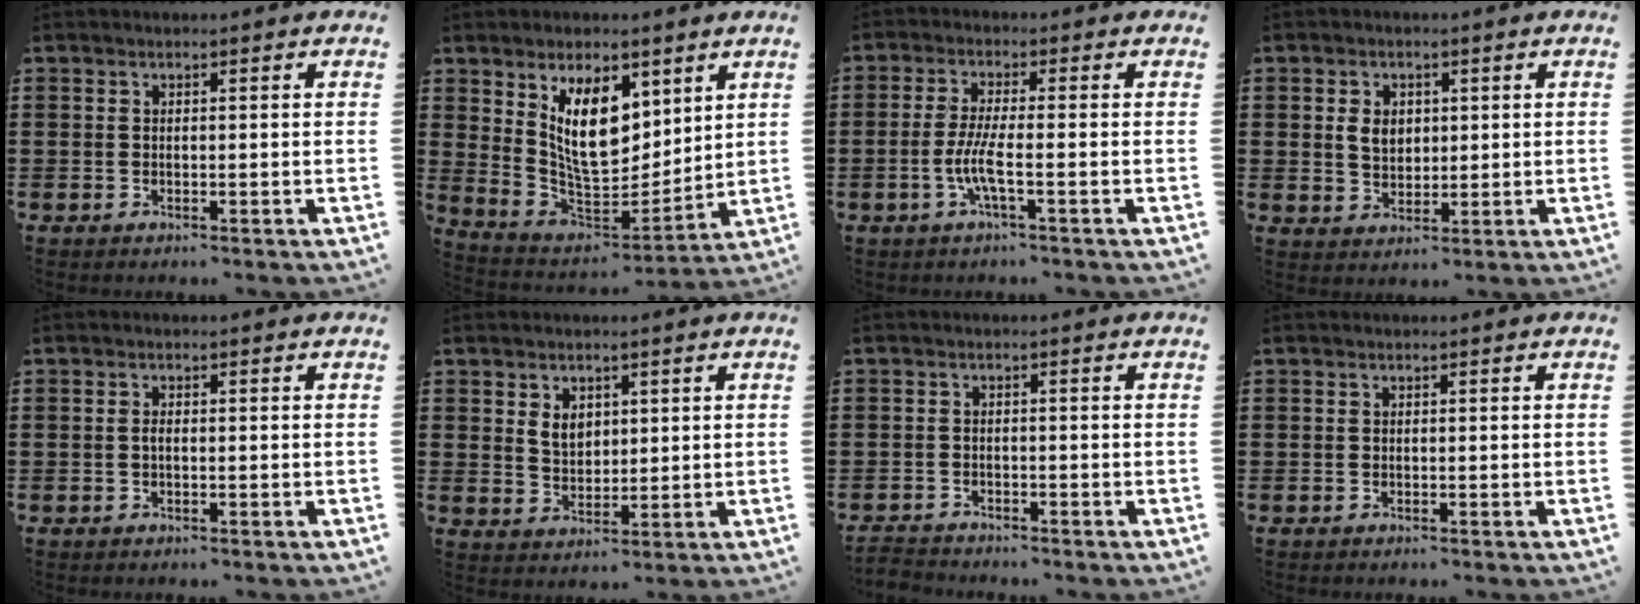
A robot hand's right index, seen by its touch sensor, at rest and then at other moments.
{"total": 12.0, "force": [5.2, 6.2, 8.9], "torque": [-0.168, -0.006, 0.095]}
{"total": 5.0, "force": [-1.6, 0.4, 4.7], "torque": [-0.108, -0.013, -0.039]}
{"total": 3.9, "force": [0.7, 2.9, 2.5], "torque": [-0.049, 0.008, 0.009]}
{"total": 1.0, "force": [-0.2, 0.3, 0.9], "torque": [-0.018, -0.003, -0.003]}
{"total": 3.6, "force": [1.6, 2.6, 2.0], "torque": [-0.040, 0.007, 0.027]}
{"total": 1.8, "force": [-1.8, 0.1, -0.1], "torque": [-0.003, -0.002, -0.040]}
{"total": 0.0}